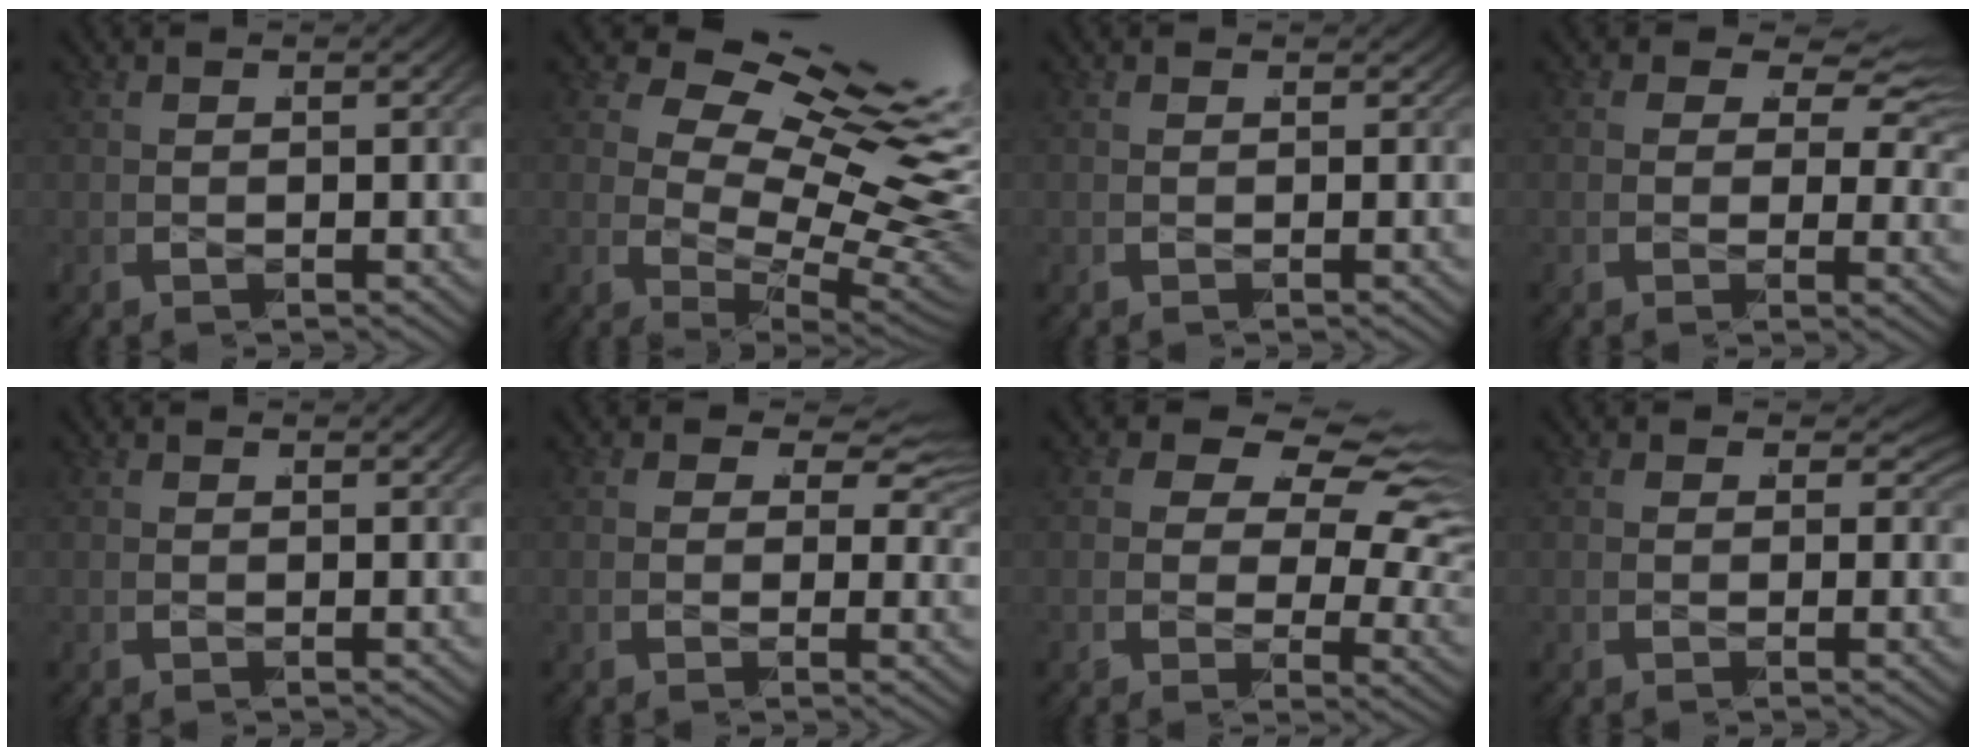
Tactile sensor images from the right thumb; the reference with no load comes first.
{"total": 14.4, "force": [1.1, 8.7, 11.4], "torque": [-0.189, -0.032, 0.028]}
{"total": 0.8, "force": [0.7, 0.5, 0.1], "torque": [-0.004, -0.003, 0.010]}
{"total": 5.7, "force": [1.4, 3.5, 4.3], "torque": [-0.056, 0.001, 0.017]}
{"total": 0.6, "force": [0.5, -0.3, -0.1], "torque": [0.005, 0.003, 0.007]}
{"total": 4.1, "force": [0.9, 2.5, 3.1], "torque": [-0.044, -0.005, 0.013]}
{"total": 10.0, "force": [1.7, 6.4, 7.6], "torque": [-0.118, -0.011, 0.025]}
{"total": 2.2, "force": [0.5, 1.4, 1.6], "torque": [-0.023, -0.007, 0.008]}